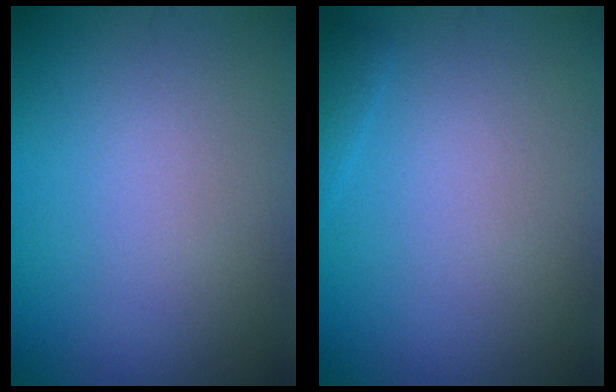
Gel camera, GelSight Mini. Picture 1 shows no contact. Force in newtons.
{"total": 0.8, "press": 0.8, "slide": 0.1}